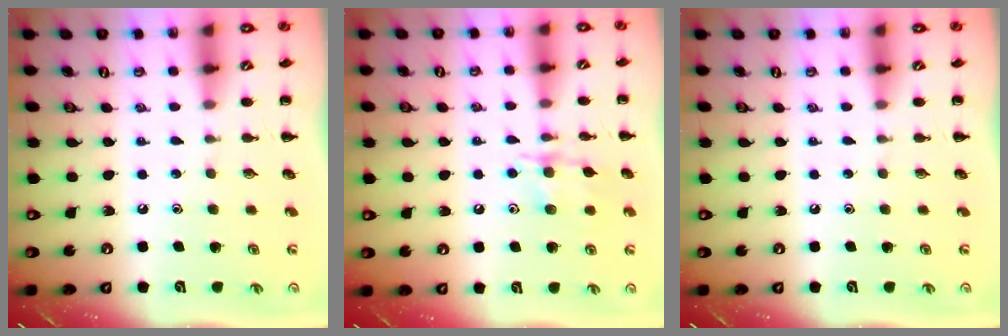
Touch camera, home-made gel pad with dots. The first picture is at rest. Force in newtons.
{"total": 10.4, "press": 10.4, "slide": 0.5}
{"total": 0.0}